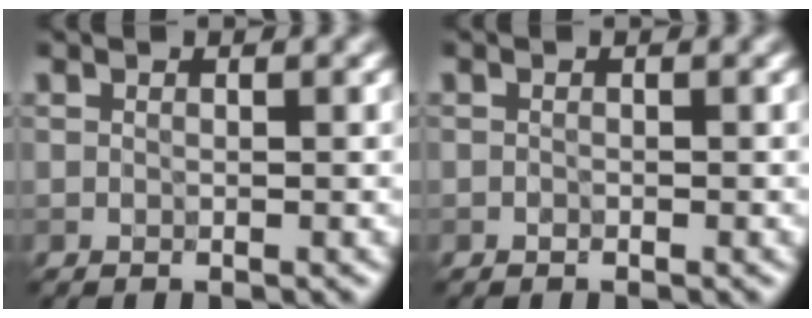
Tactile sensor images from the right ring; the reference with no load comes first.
{"total": 0.0}